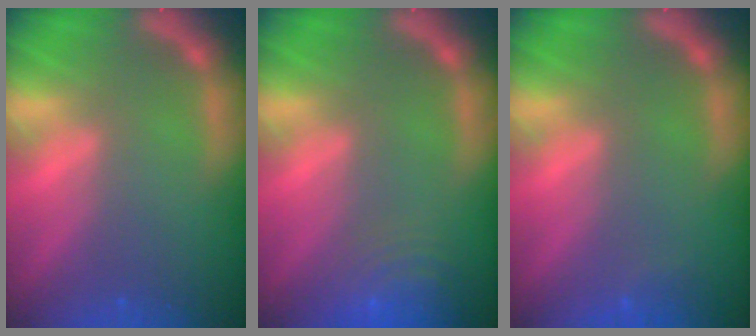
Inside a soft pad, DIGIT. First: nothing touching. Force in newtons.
{"total": 7.5}
{"total": 0.9}